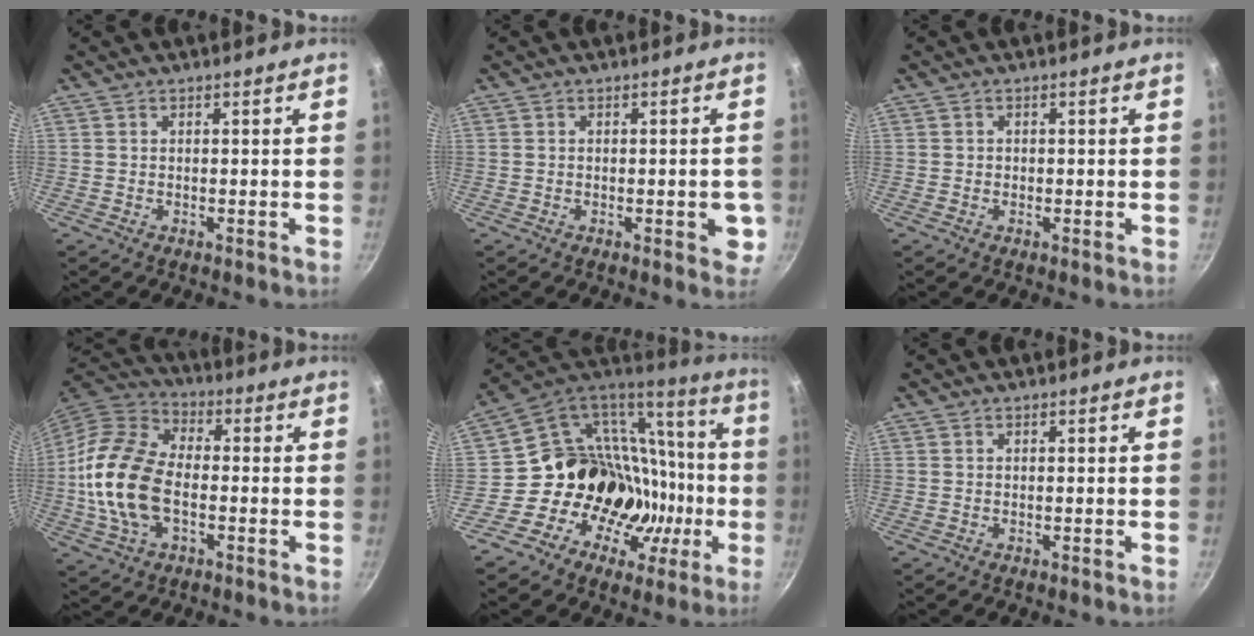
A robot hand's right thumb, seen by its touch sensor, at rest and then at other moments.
{"total": 4.7, "force": [-1.2, 1.8, 4.1], "torque": [-0.032, 0.004, -0.017]}
{"total": 0.7, "force": [-0.1, 0.6, 0.2], "torque": [-0.001, 0.002, -0.003]}
{"total": 17.3, "force": [-2.2, 10.5, 13.6], "torque": [-0.253, 0.027, -0.056]}
{"total": 25.6, "force": [-4.6, 19.9, 15.3], "torque": [-0.202, 0.053, -0.062]}
{"total": 0.0}